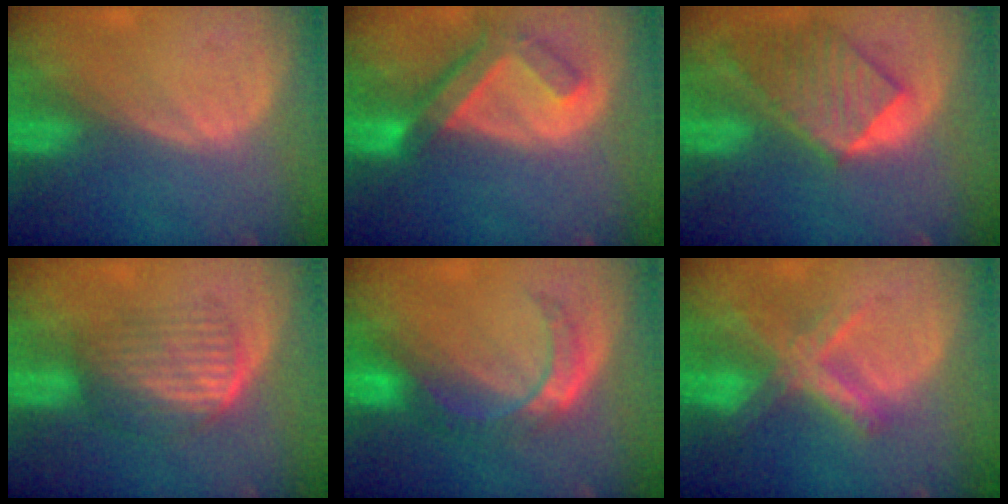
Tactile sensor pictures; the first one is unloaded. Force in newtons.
{"total": 7.4, "press": 6.4, "slide": 3.6}
{"total": 8.8, "press": 7.9, "slide": 3.9}
{"total": 7.0, "press": 5.9, "slide": 3.8}
{"total": 5.7, "press": 5.7, "slide": 0.2}
{"total": 7.3, "press": 6.1, "slide": 3.9}